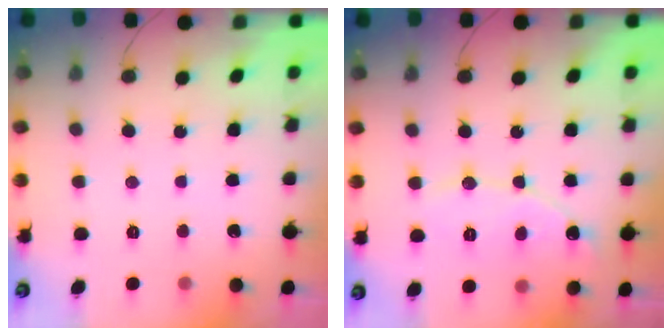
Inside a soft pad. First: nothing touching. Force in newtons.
{"total": 8.7, "press": 8.7, "slide": 0.7}